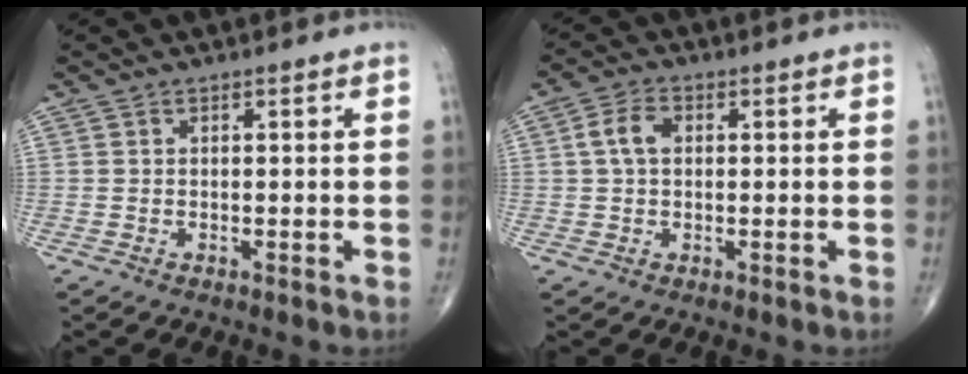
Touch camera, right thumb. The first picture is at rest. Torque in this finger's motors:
{"motor_torque": [0.74, 0.84, 0.95, 0.11, 0.04]}